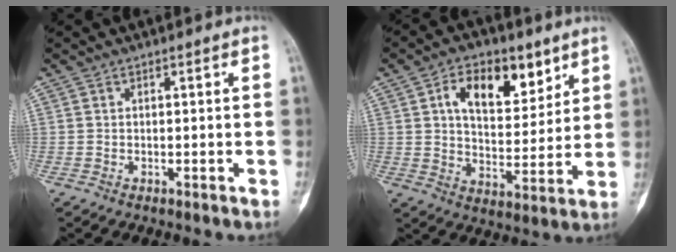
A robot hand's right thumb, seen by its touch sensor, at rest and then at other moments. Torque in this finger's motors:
{"motor_torque": [-0.03, 0.32, 0.37, -0.03, 0.08]}